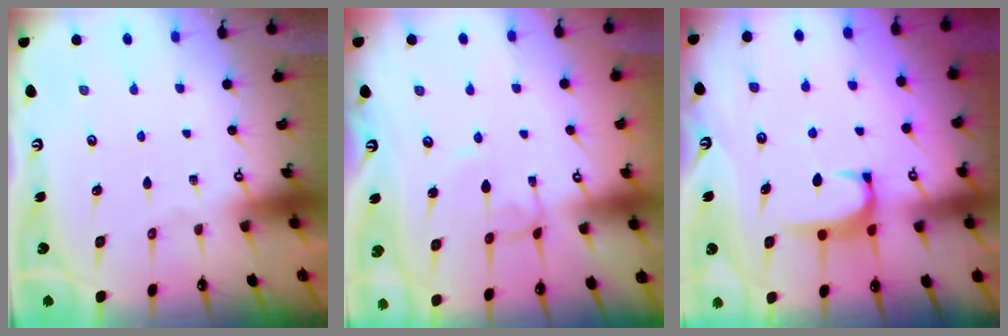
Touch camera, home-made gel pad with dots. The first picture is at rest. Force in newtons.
{"total": 1.5, "press": 1.4, "slide": 0.2}
{"total": 1.8, "press": 1.7, "slide": 0.5}